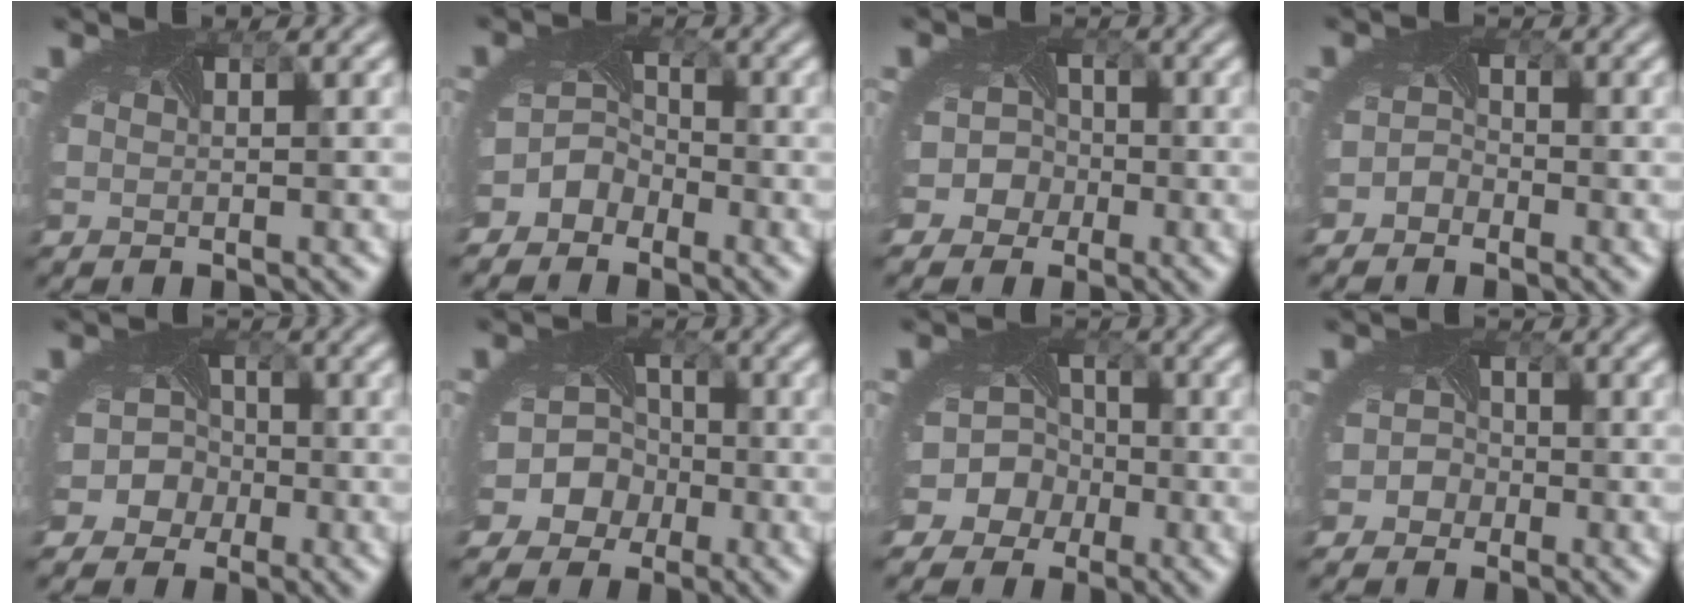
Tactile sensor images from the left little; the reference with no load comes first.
{"total": 3.2, "force": [-2.2, 2.2, 0.5], "torque": [0.009, 0.002, -0.046]}
{"total": 5.3, "force": [-1.7, 4.8, 1.5], "torque": [-0.008, 0.008, -0.049]}
{"total": 1.6, "force": [-1.4, 0.9, 0.0], "torque": [-0.004, -0.003, -0.032]}
{"total": 6.0, "force": [-2.1, 5.4, 1.6], "torque": [-0.012, 0.003, -0.061]}
{"total": 8.5, "force": [-2.9, 7.5, 2.7], "torque": [-0.047, 0.003, -0.073]}
{"total": 8.9, "force": [-3.1, 7.9, 2.7], "torque": [-0.051, 0.002, -0.077]}
{"total": 2.6, "force": [-1.5, 2.2, 0.3], "torque": [0.014, 0.003, -0.027]}